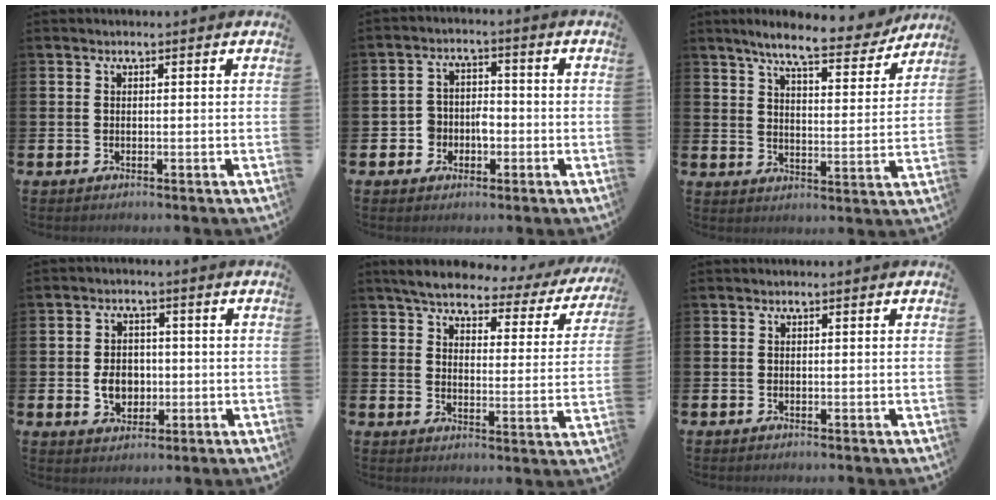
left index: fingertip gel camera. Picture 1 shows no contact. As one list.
[{"total": 3.5, "force": [-1.4, 3.0, 1.1], "torque": [-0.028, 0.005, -0.034]}, {"total": 8.0, "force": [7.1, 1.2, 3.6], "torque": [-0.080, -0.036, 0.120]}, {"total": 4.5, "force": [-0.6, 3.7, 2.5], "torque": [-0.036, 0.003, -0.018]}, {"total": 4.7, "force": [4.1, 1.4, 1.8], "torque": [-0.060, -0.025, 0.064]}, {"total": 0.0}]